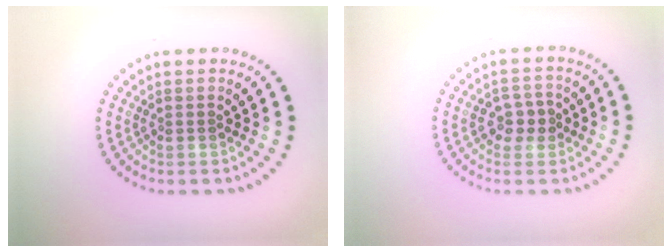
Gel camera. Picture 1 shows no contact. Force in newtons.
{"total": 2.2, "press": 2.2, "slide": 0.5}